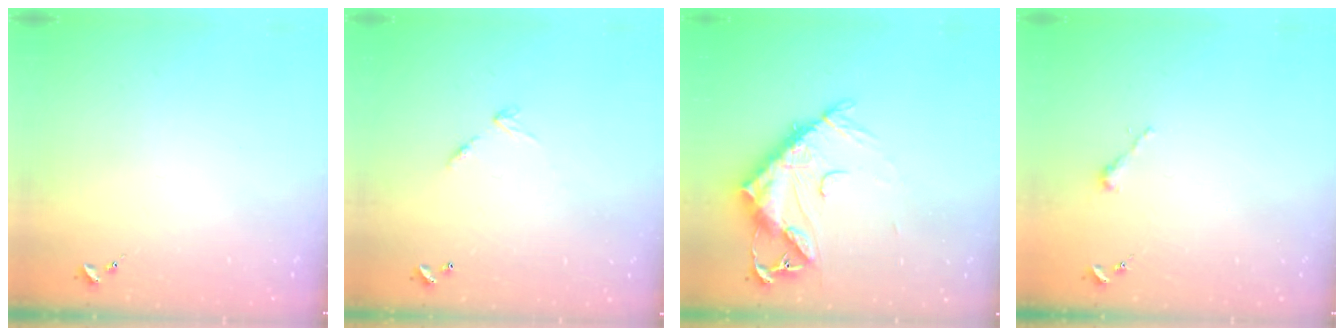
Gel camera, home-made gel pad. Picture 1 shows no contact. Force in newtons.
{"total": 6.0, "press": 6.0, "slide": 0.5}
{"total": 14.3, "press": 14.2, "slide": 1.3}
{"total": 2.5, "press": 2.5, "slide": 0.2}